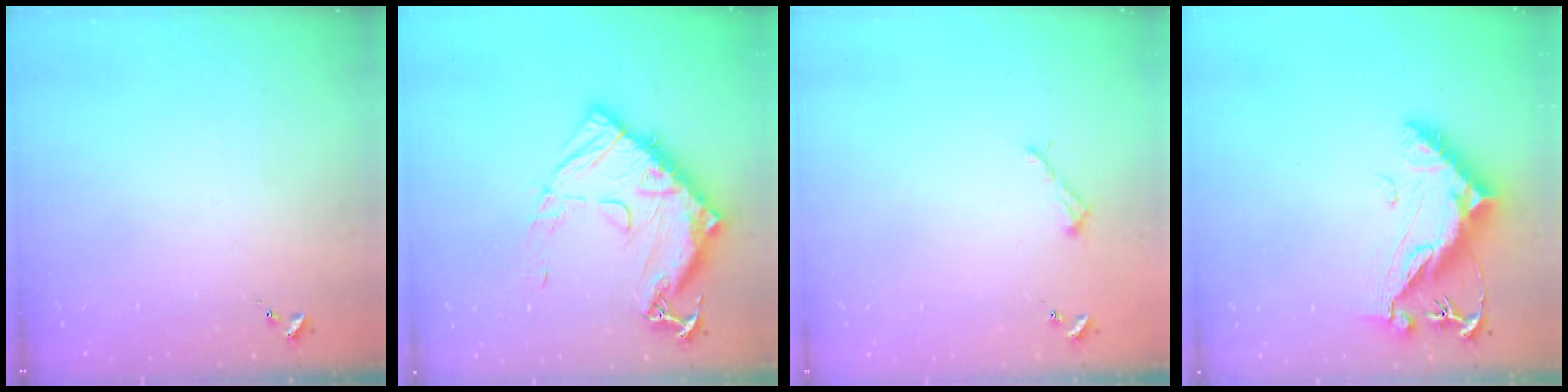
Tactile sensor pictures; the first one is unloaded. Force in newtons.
{"total": 19.9, "press": 19.8, "slide": 1.7}
{"total": 2.6, "press": 2.6, "slide": 0.3}
{"total": 13.0, "press": 12.9, "slide": 1.6}